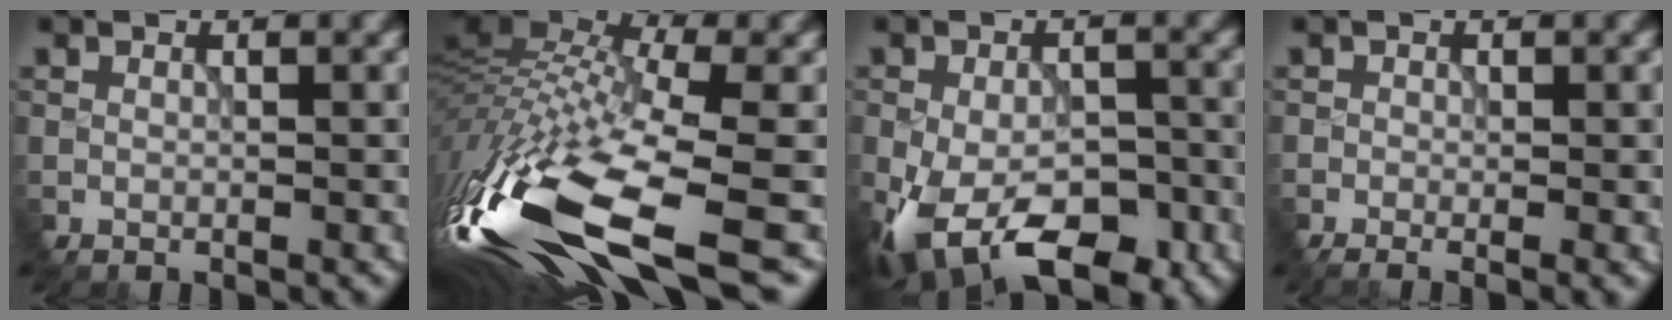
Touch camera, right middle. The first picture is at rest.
{"total": 16.5, "force": [-6.1, 5.7, 14.3], "torque": [-0.341, -0.019, -0.086]}
{"total": 9.9, "force": [-5.8, 4.9, 6.3], "torque": [-0.142, -0.031, -0.072]}
{"total": 2.3, "force": [-1.4, 0.5, 1.8], "torque": [-0.024, -0.005, 0.002]}